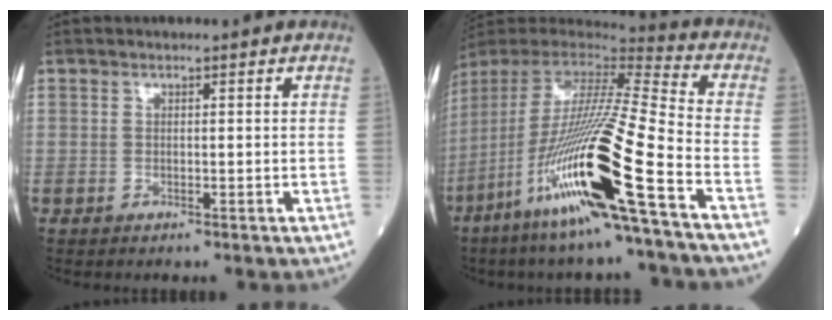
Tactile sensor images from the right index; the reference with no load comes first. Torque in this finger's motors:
{"motor_torque": [2.00, -0.14, 1.05, 0.21]}